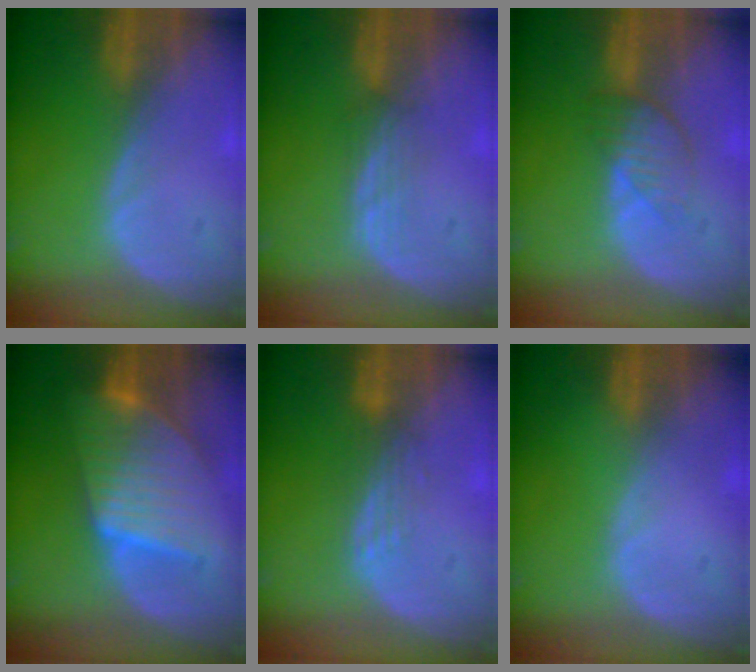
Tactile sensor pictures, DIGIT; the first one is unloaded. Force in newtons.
{"total": 2.3, "press": 2.2, "slide": 0.6}
{"total": 3.9, "press": 3.7, "slide": 1.4}
{"total": 9.7, "press": 9.7, "slide": 0.9}
{"total": 3.0, "press": 2.5, "slide": 1.7}
{"total": 0.0}